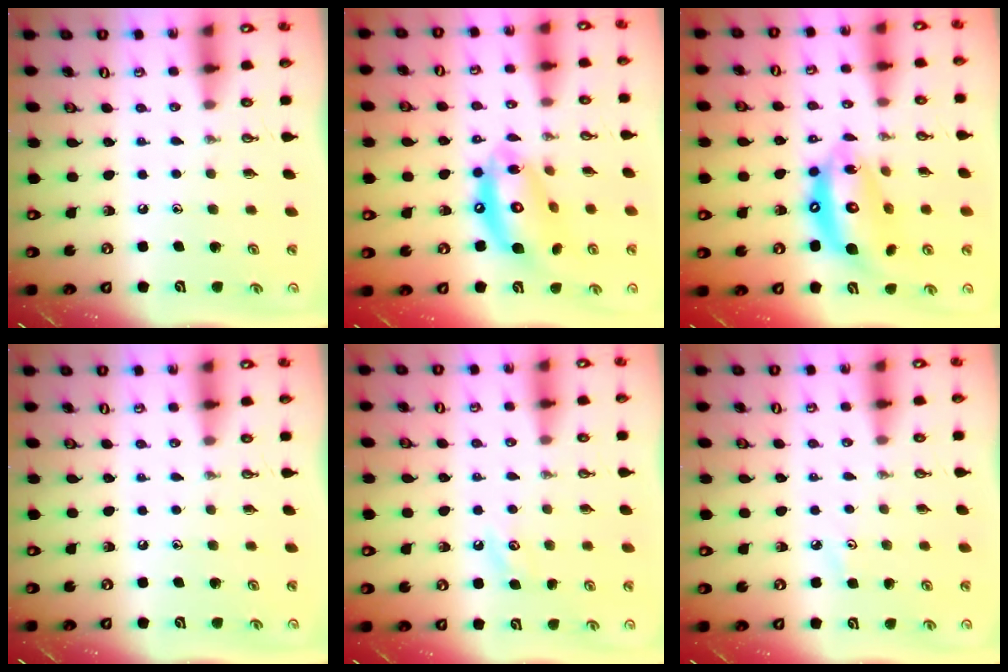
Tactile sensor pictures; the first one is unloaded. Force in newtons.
{"total": 15.6, "press": 15.5, "slide": 1.3}
{"total": 15.7, "press": 15.6, "slide": 1.5}
{"total": 0.0}
{"total": 3.5, "press": 3.5, "slide": 0.4}
{"total": 2.8, "press": 2.8, "slide": 0.4}